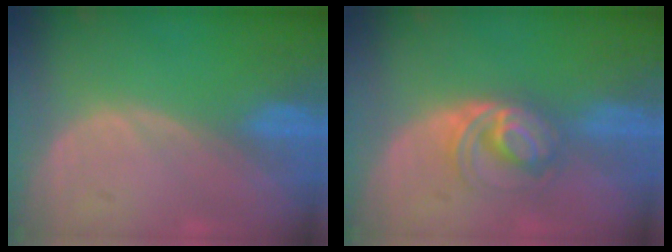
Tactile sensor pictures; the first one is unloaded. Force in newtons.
{"total": 5.5, "press": 5.3, "slide": 1.3}